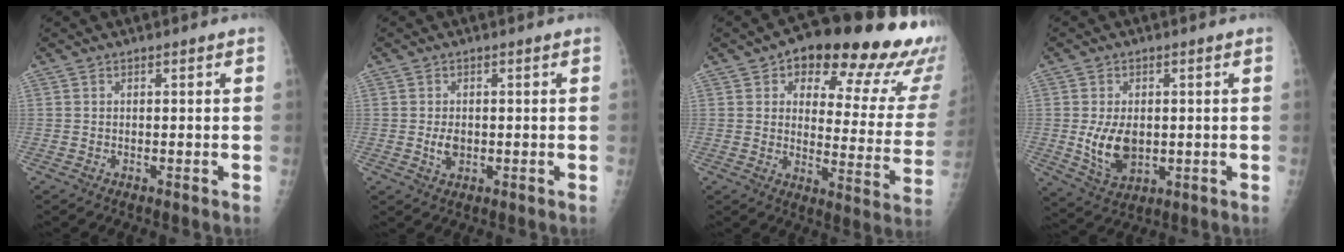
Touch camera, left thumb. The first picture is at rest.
{"total": 2.8, "force": [-0.1, 1.9, 2.1], "torque": [-0.034, -0.003, 0.003]}
{"total": 26.1, "force": [16.0, 10.4, 17.7], "torque": [-0.186, -0.053, 0.198]}
{"total": 8.3, "force": [-0.1, 5.3, 6.3], "torque": [-0.101, -0.014, 0.013]}